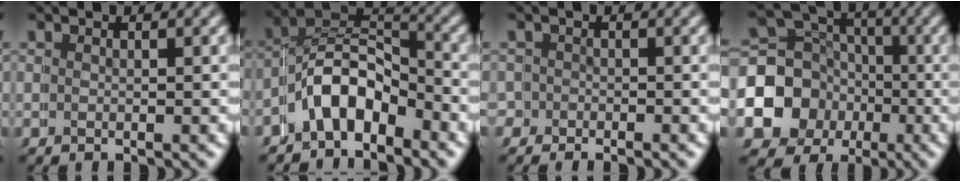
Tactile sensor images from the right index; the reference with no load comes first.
{"total": 5.8, "force": [-2.4, 4.3, 3.0], "torque": [-0.062, -0.021, -0.048]}
{"total": 2.2, "force": [-0.8, 2.1, 0.1], "torque": [-0.018, -0.008, -0.019]}
{"total": 13.8, "force": [-3.1, 12.9, 3.6], "torque": [-0.080, -0.057, -0.058]}